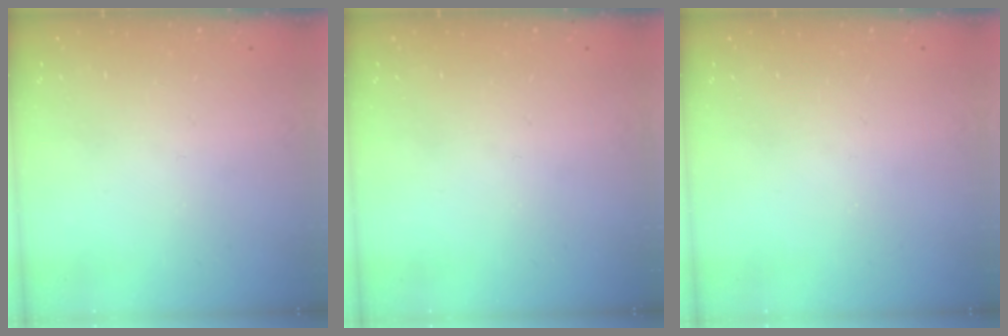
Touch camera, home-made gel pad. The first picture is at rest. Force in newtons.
{"total": 0.0}
{"total": 0.0}